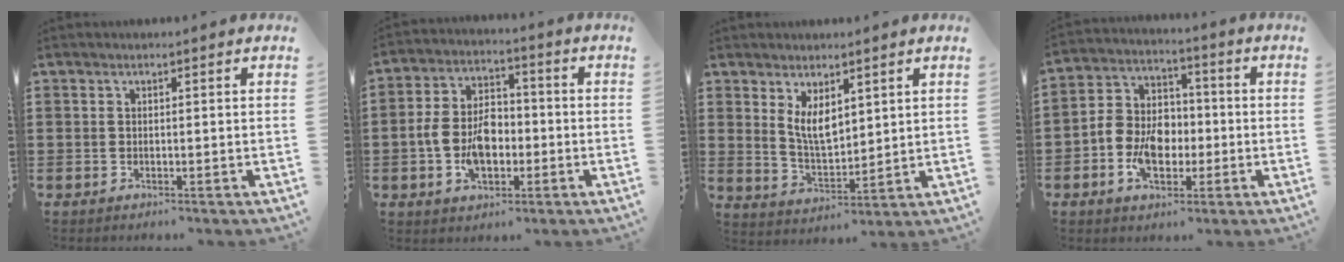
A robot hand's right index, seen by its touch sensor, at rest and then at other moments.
{"total": 8.1, "force": [-1.6, 5.5, 5.7], "torque": [-0.124, 0.009, -0.035]}
{"total": 5.3, "force": [2.5, 2.3, 4.0], "torque": [-0.086, -0.002, 0.046]}
{"total": 8.2, "force": [-2.1, 6.3, 4.9], "torque": [-0.111, 0.012, -0.042]}